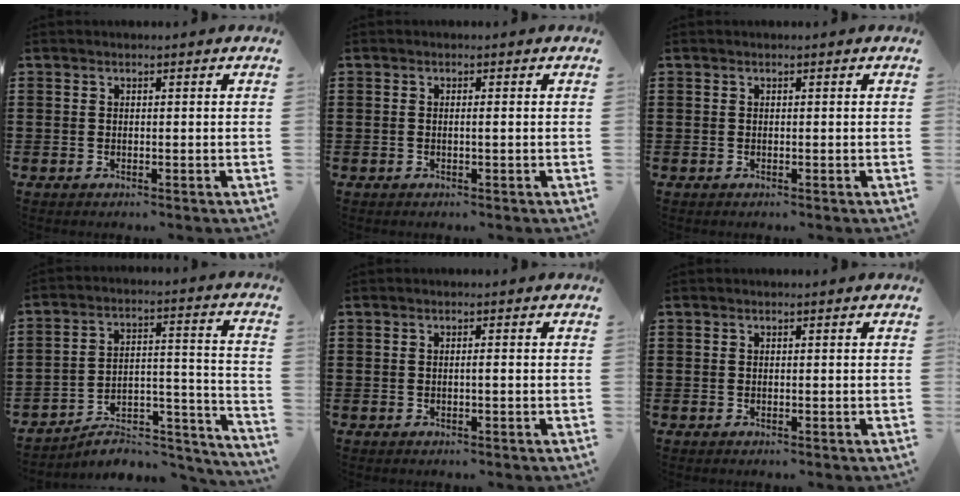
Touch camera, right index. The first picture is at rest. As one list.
[{"total": 0.7, "force": [-0.2, 0.0, 0.7], "torque": [-0.013, -0.004, -0.002]}, {"total": 0.0}, {"total": 6.0, "force": [-5.0, 2.3, 2.3], "torque": [-0.036, 0.005, -0.095]}, {"total": 0.7, "force": [-0.2, 0.0, 0.7], "torque": [-0.013, -0.004, -0.003]}, {"total": 0.0}]